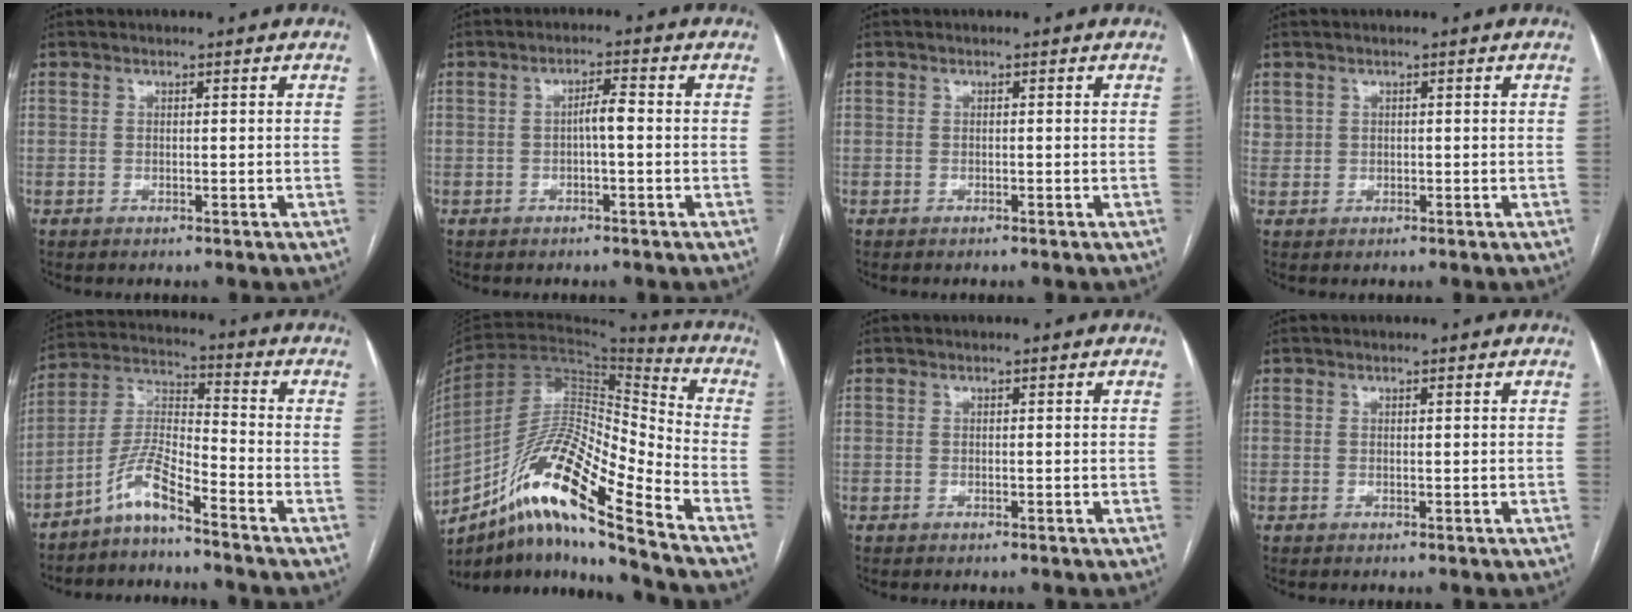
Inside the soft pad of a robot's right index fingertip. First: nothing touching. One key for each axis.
{"total": 2.7, "fx": -0.3, "fy": 0.3, "fz": 2.7, "tx": -0.044, "ty": 0.005, "tz": -0.006}
{"total": 0.0}
{"total": 1.3, "fx": 0.7, "fy": 1.1, "fz": 0.1, "tx": 0.009, "ty": 0.006, "tz": 0.010}
{"total": 7.3, "fx": -5.6, "fy": 0.5, "fz": 4.6, "tx": -0.105, "ty": 0.005, "tz": -0.114}
{"total": 19.7, "fx": -12.9, "fy": 1.6, "fz": 14.7, "tx": -0.293, "ty": -0.009, "tz": -0.237}
{"total": 0.0}
{"total": 0.0}